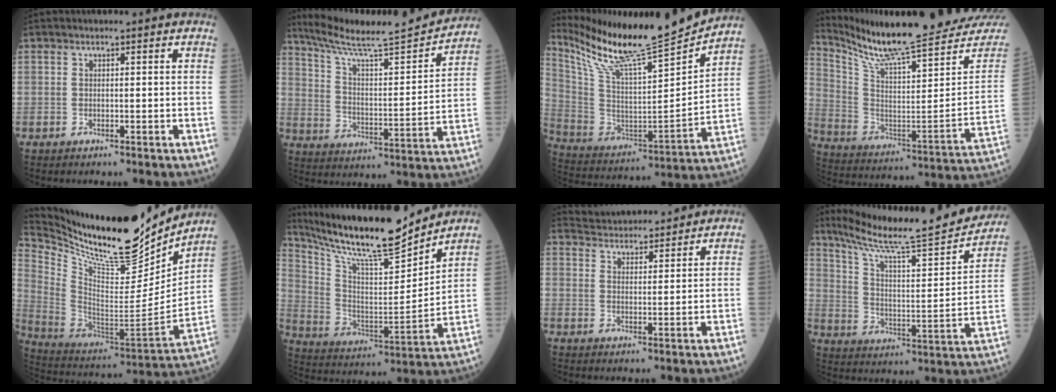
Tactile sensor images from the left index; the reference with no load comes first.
{"total": 20.7, "force": [18.9, 0.3, 8.4], "torque": [-0.140, -0.024, 0.284]}
{"total": 20.2, "force": [18.3, -1.1, 8.5], "torque": [-0.170, -0.052, 0.310]}
{"total": 27.1, "force": [25.0, 0.6, 10.4], "torque": [-0.188, -0.104, 0.360]}
{"total": 24.9, "force": [21.7, 3.9, 11.5], "torque": [-0.218, -0.046, 0.356]}
{"total": 20.9, "force": [18.7, 1.2, 9.1], "torque": [-0.185, -0.020, 0.317]}
{"total": 11.5, "force": [11.1, 1.5, 2.3], "torque": [-0.041, 0.024, 0.163]}
{"total": 25.3, "force": [22.4, 0.8, 11.8], "torque": [-0.185, -0.049, 0.316]}